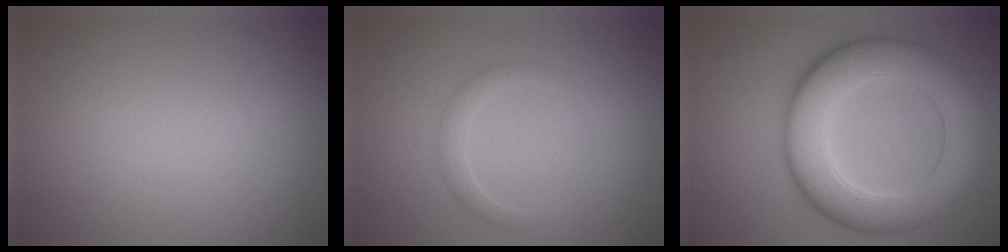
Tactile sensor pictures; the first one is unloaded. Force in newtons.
{"total": 1.5, "press": 1.5, "slide": 0.0}
{"total": 9.1, "press": 9.1, "slide": 0.5}